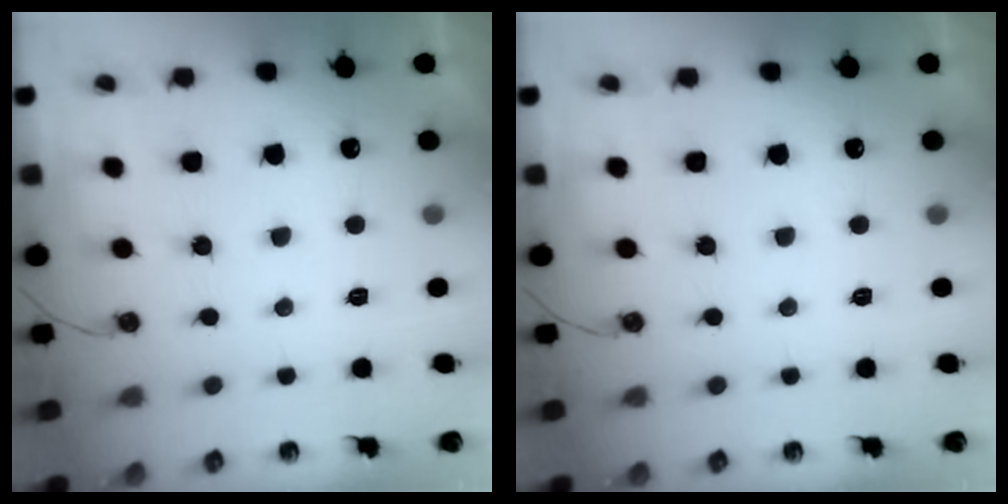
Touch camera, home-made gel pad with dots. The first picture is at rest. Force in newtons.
{"total": 0.0}